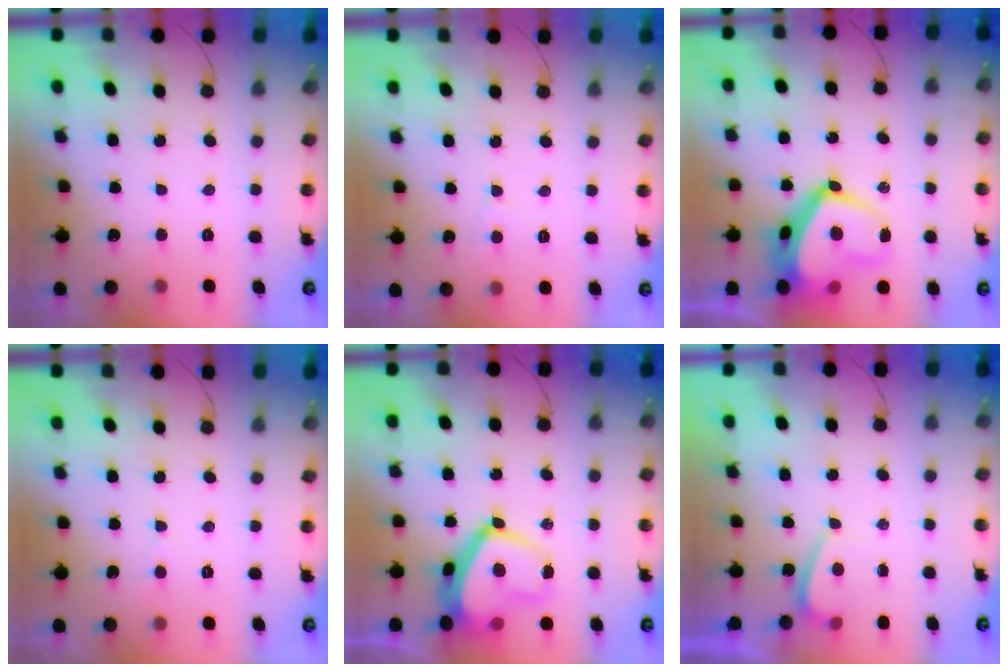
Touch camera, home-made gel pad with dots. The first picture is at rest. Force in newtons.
{"total": 2.7, "press": 2.7, "slide": 0.3}
{"total": 16.1, "press": 16.0, "slide": 1.7}
{"total": 2.9, "press": 2.9, "slide": 0.5}
{"total": 13.9, "press": 13.9, "slide": 0.8}
{"total": 1.1, "press": 0.9, "slide": 0.6}